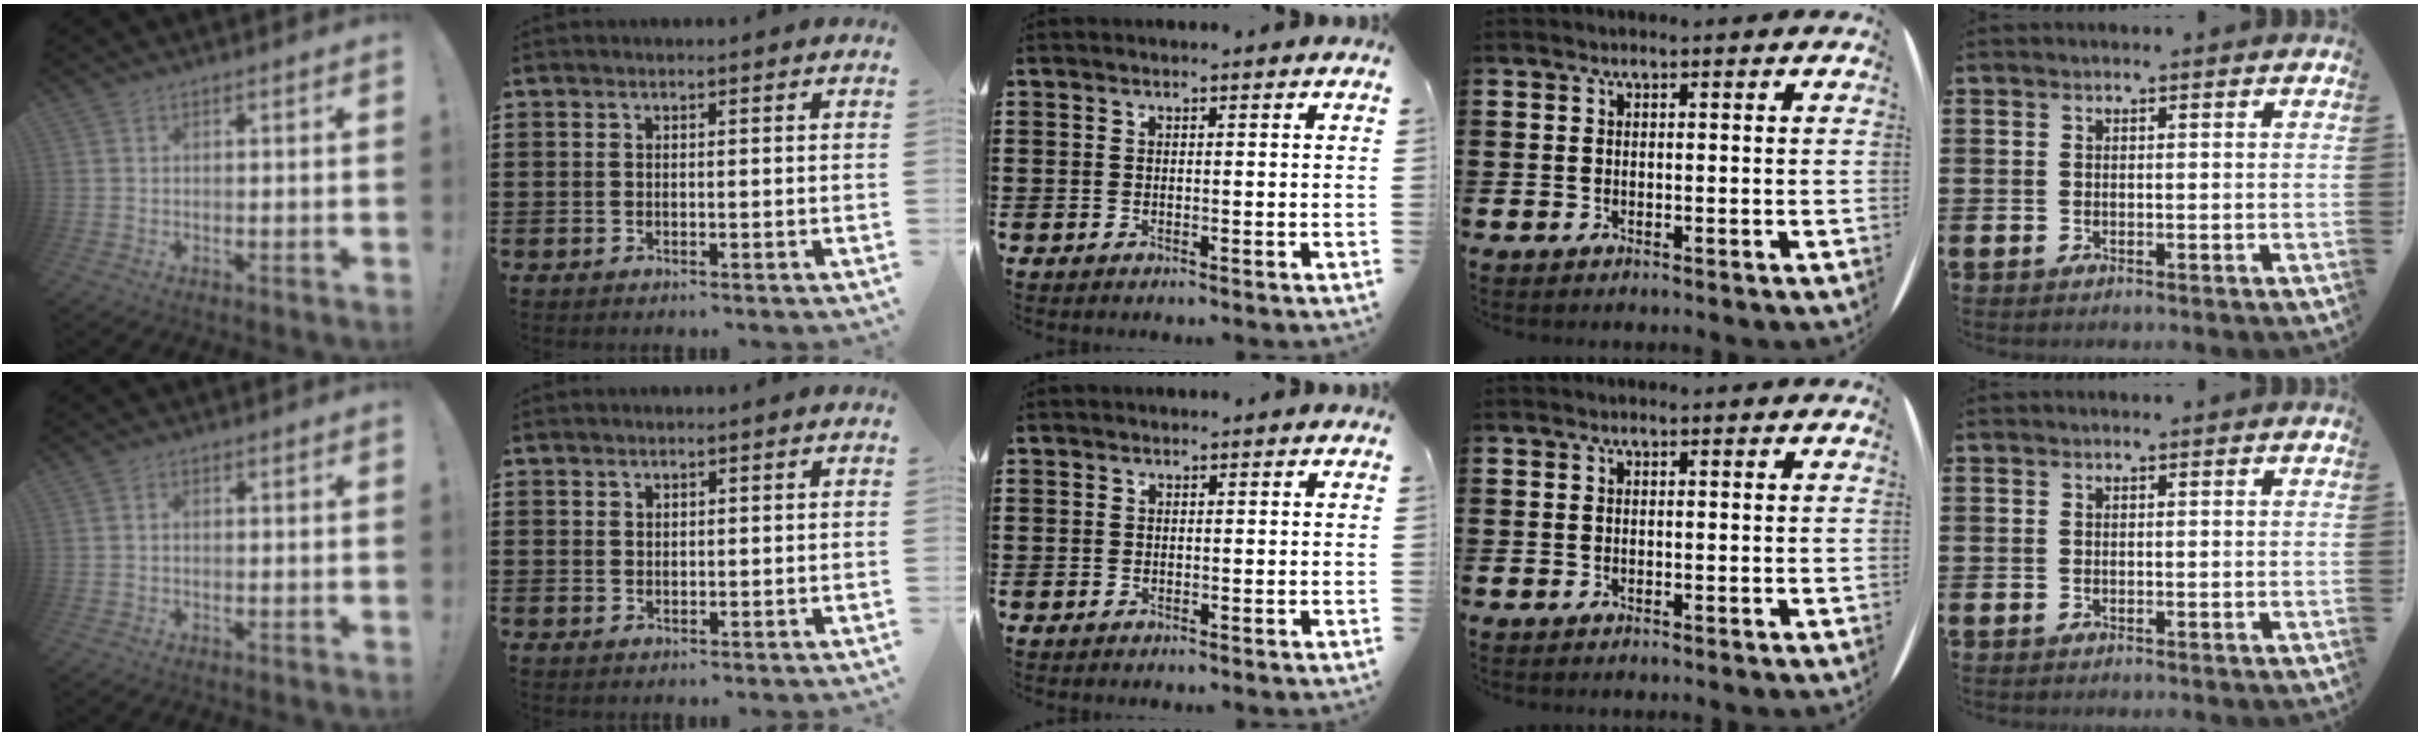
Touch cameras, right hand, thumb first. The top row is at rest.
{"thumb": {"total": 0.8, "force": [-0.3, 0.5, 0.5], "torque": [-0.010, 0.003, -0.006]}, "index": {"total": 0.8, "force": [0.5, 0.6, 0.1], "torque": [-0.004, 0.002, 0.011]}, "middle": {"total": 0.6, "force": [-0.2, 0.5, 0.0], "torque": [0.000, 0.005, -0.005]}}